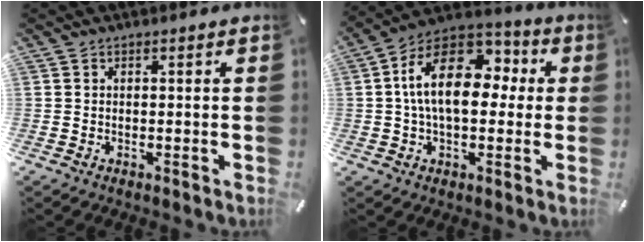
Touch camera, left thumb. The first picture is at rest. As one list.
[{"total": 16.9, "force": [2.3, 10.4, 13.2], "torque": [-0.237, 0.004, 0.037]}]